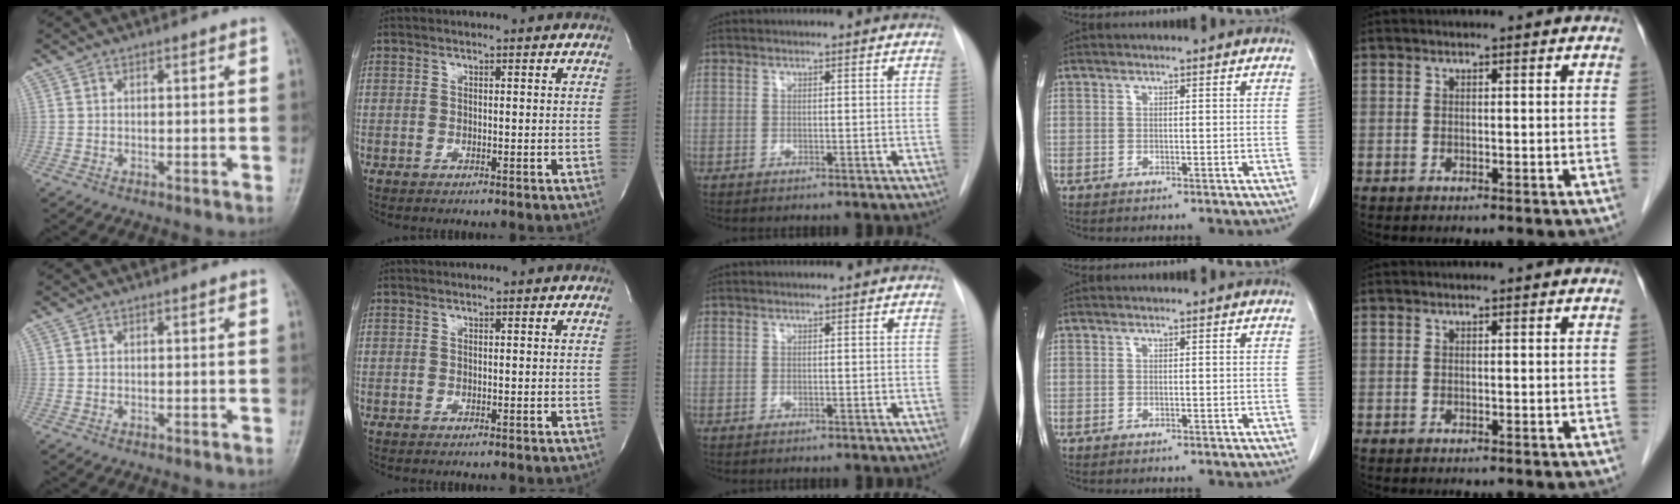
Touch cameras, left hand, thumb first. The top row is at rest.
{}